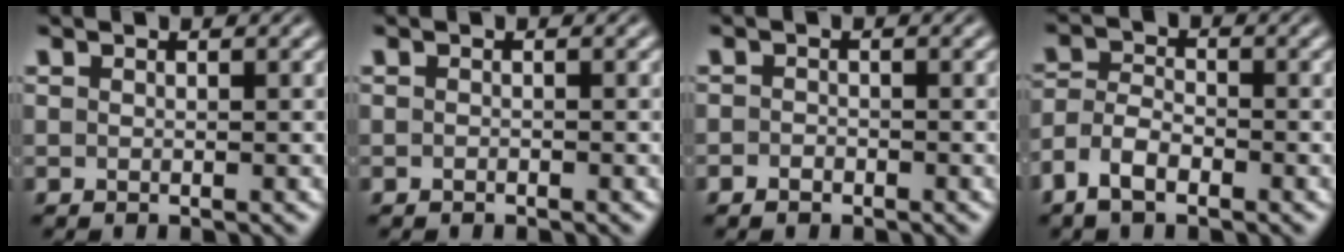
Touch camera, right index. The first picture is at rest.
{"total": 0.6, "force": [-0.4, -0.4, -0.1], "torque": [0.001, -0.005, -0.004]}
{"total": 1.1, "force": [-1.1, 0.1, -0.2], "torque": [0.006, -0.011, -0.016]}
{"total": 4.0, "force": [-2.2, 2.6, 2.1], "torque": [-0.051, -0.017, -0.034]}